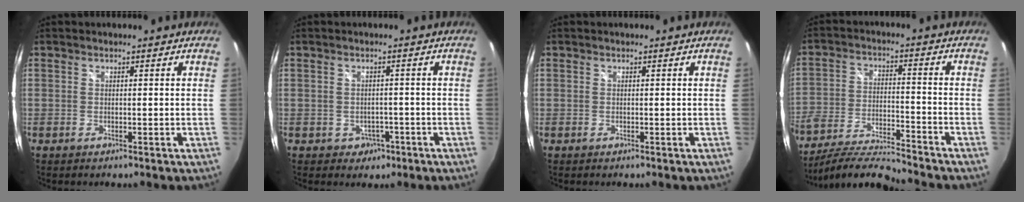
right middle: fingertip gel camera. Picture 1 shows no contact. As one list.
[{"total": 3.4, "force": [-1.4, 3.0, 0.8], "torque": [-0.024, 0.003, -0.011]}, {"total": 0.0}, {"total": 12.6, "force": [-11.6, 0.7, 4.9], "torque": [-0.103, -0.025, -0.212]}]